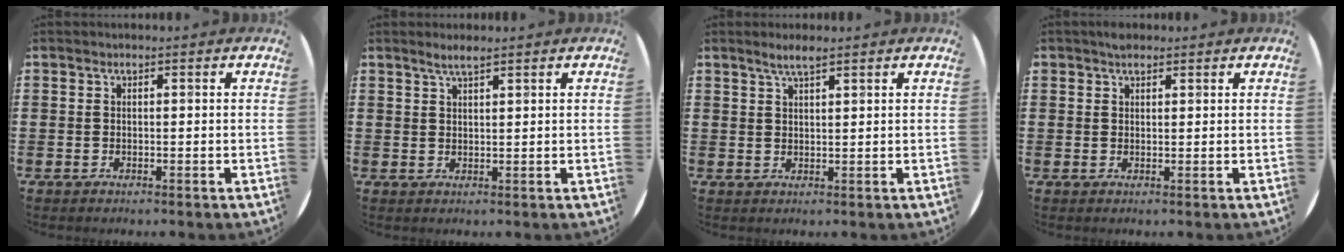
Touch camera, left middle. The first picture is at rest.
{"total": 2.0, "force": [1.7, 0.2, 1.0], "torque": [-0.021, 0.002, 0.031]}
{"total": 2.4, "force": [2.0, 0.3, 1.4], "torque": [-0.029, 0.003, 0.036]}
{"total": 1.3, "force": [1.1, 0.5, 0.1], "torque": [0.004, -0.001, 0.020]}